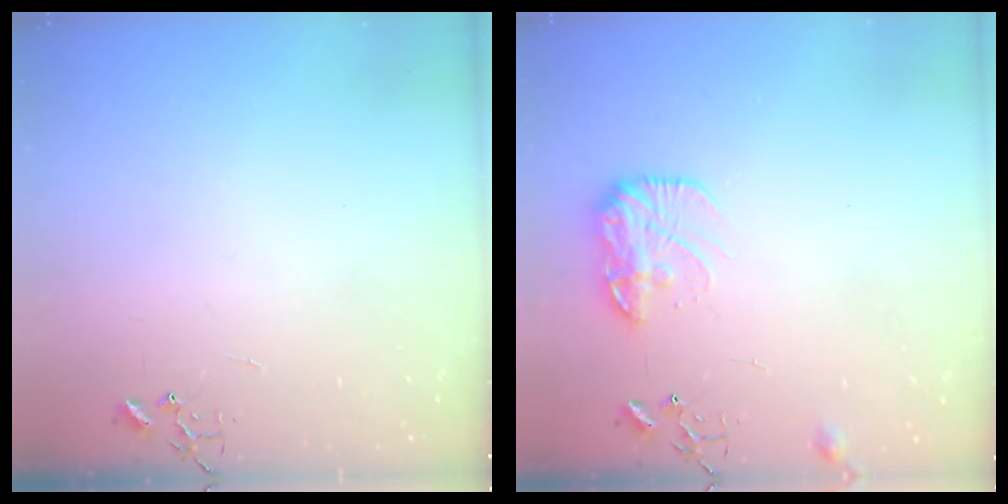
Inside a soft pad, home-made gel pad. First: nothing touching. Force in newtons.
{"total": 11.5, "press": 11.4, "slide": 0.6}